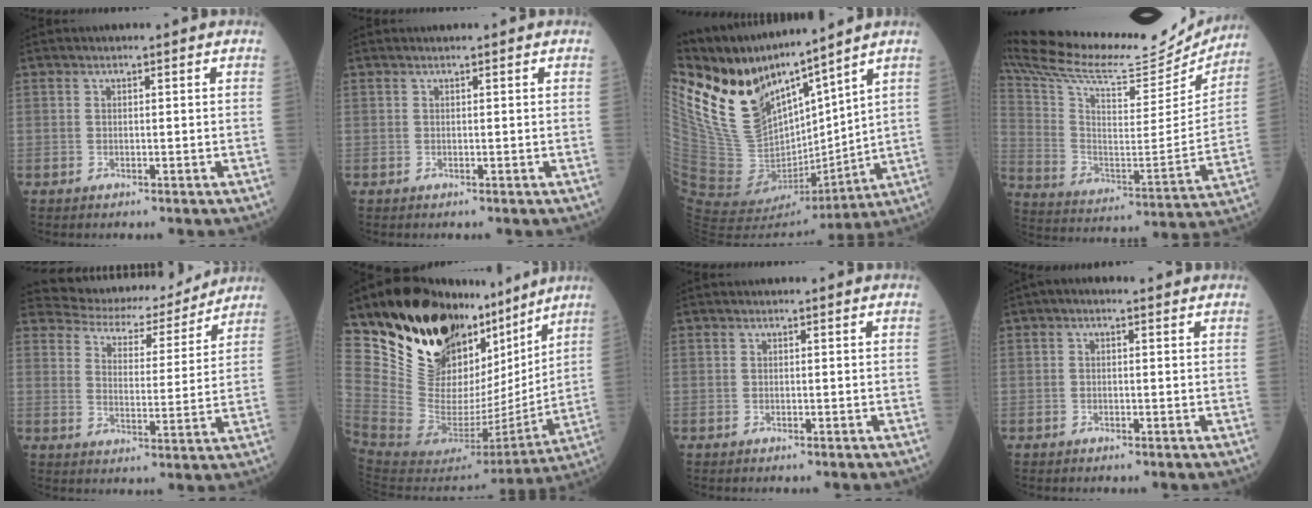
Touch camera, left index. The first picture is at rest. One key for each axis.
{"total": 0.0}
{"total": 16.7, "fx": 12.9, "fy": 5.5, "fz": 9.0, "tx": -0.181, "ty": -0.006, "tz": 0.260}
{"total": 31.3, "fx": 28.0, "fy": 7.2, "fz": 12.2, "tx": -0.249, "ty": -0.041, "tz": 0.408}
{"total": 13.7, "fx": 13.0, "fy": 3.6, "fz": 2.2, "tx": -0.027, "ty": 0.000, "tz": 0.172}
{"total": 28.0, "fx": 19.8, "fy": 12.6, "fz": 15.3, "tx": -0.251, "ty": -0.004, "tz": 0.336}
{"total": 0.0}
{"total": 1.4, "fx": 0.6, "fy": 0.8, "fz": 1.0, "tx": -0.019, "ty": 0.016, "tz": 0.004}